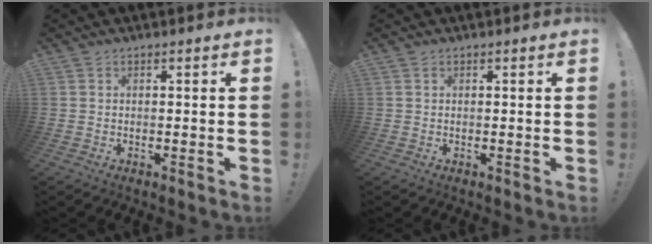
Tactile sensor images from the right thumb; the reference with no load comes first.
{"total": 0.0}